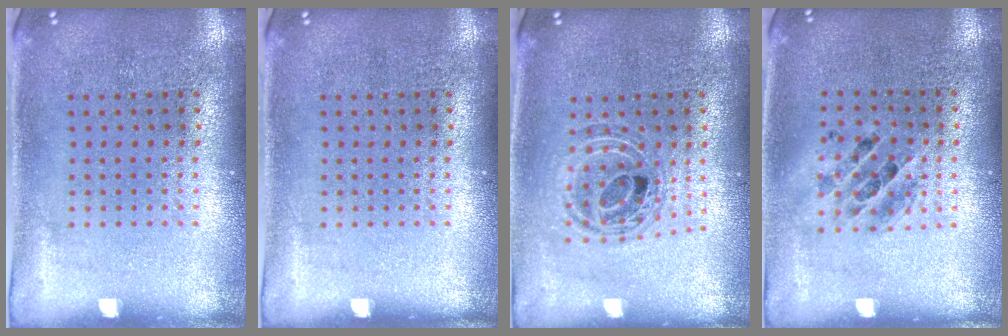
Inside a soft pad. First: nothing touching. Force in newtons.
{"total": 0.0}
{"total": 0.8, "press": 0.8, "slide": 0.2}
{"total": 1.3, "press": 1.1, "slide": 0.5}